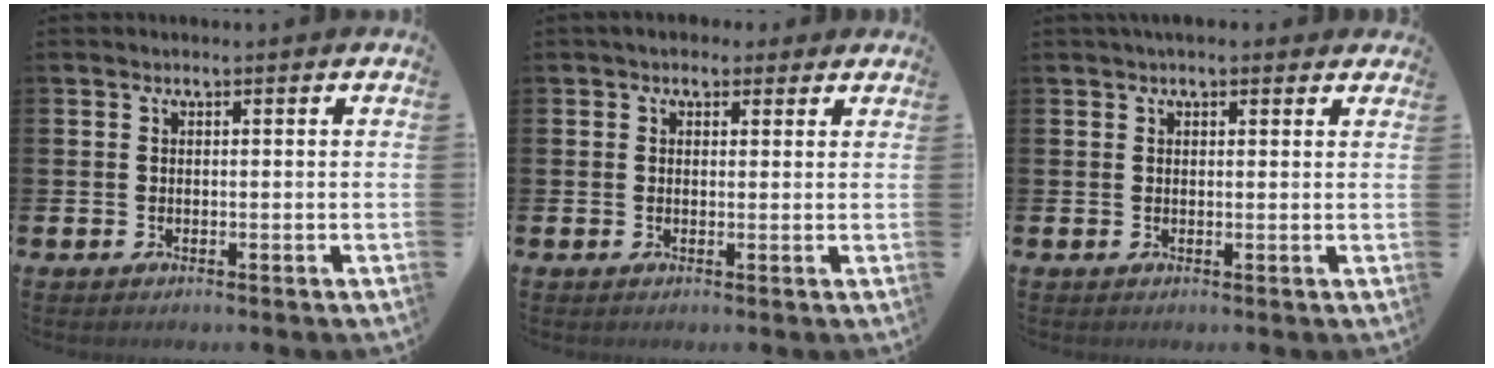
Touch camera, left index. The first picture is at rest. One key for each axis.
{"total": 2.1, "fx": 1.7, "fy": 1.2, "fz": 0.2, "tx": 0.003, "ty": 0.000, "tz": 0.028}
{"total": 2.0, "fx": 1.8, "fy": 0.7, "fz": 0.4, "tx": 0.003, "ty": -0.004, "tz": 0.029}